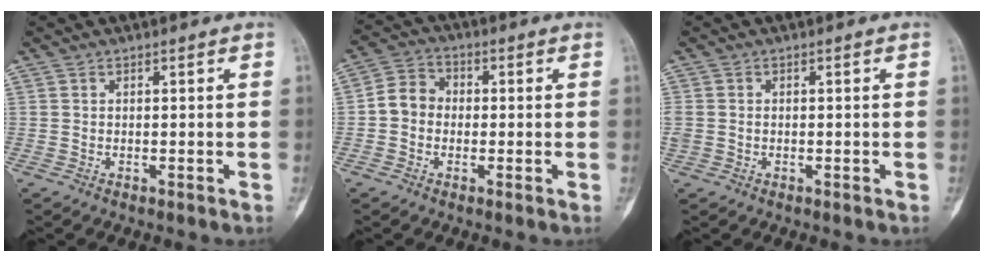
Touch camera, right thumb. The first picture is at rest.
{"total": 5.9, "force": [-0.7, 5.1, 2.9], "torque": [-0.032, 0.021, -0.026]}
{"total": 2.3, "force": [-0.1, 2.0, 1.1], "torque": [-0.034, 0.004, 0.001]}